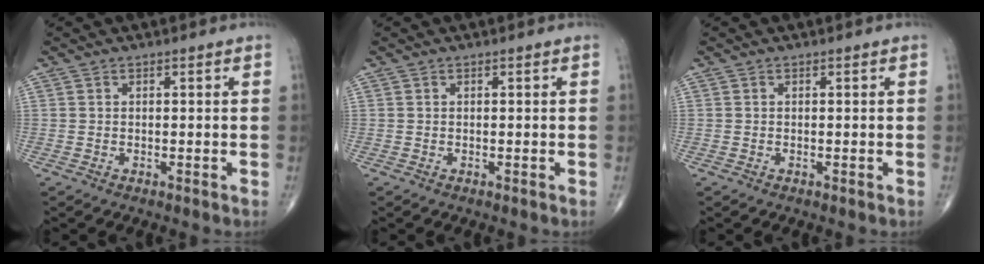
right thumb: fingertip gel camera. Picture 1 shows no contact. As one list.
[{"total": 0.0}, {"total": 0.0}]